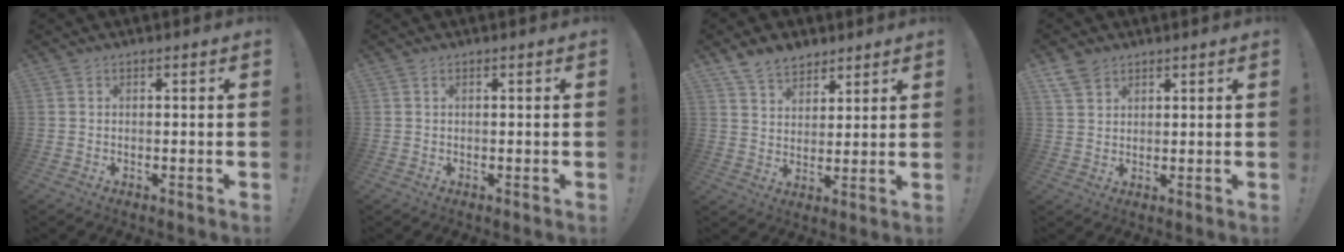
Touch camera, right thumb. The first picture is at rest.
{"total": 0.0}
{"total": 8.4, "force": [6.5, 4.7, 2.5], "torque": [-0.049, -0.036, 0.126]}
{"total": 5.4, "force": [3.7, 3.4, 2.1], "torque": [-0.039, -0.013, 0.073]}